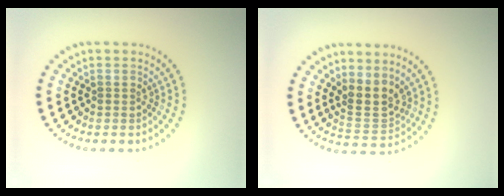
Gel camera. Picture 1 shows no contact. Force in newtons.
{"total": 3.0, "press": 2.4, "slide": 1.7}